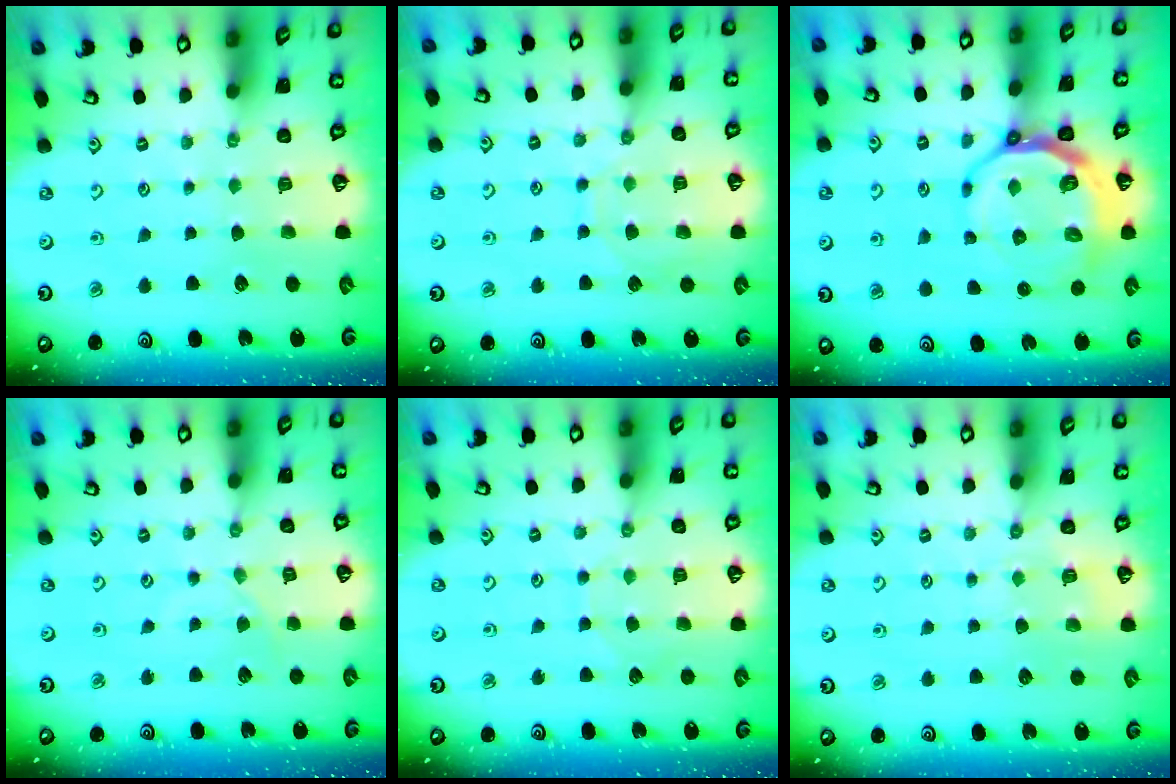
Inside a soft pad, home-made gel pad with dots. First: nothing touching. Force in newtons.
{"total": 9.0, "press": 8.9, "slide": 0.9}
{"total": 11.4, "press": 10.9, "slide": 3.5}
{"total": 0.6, "press": 0.5, "slide": 0.2}
{"total": 4.5, "press": 4.4, "slide": 0.4}
{"total": 5.6, "press": 5.5, "slide": 0.9}